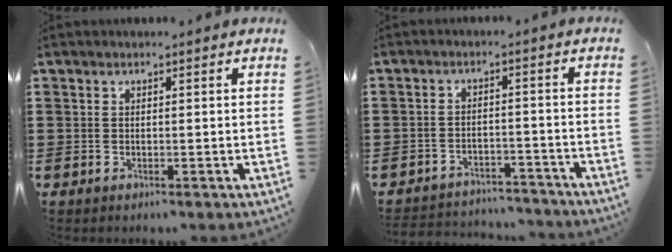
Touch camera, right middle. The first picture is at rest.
{"total": 3.6, "force": [-3.6, 0.5, -0.3], "torque": [-0.005, 0.000, -0.078]}